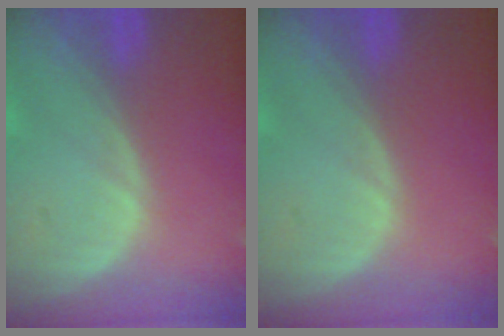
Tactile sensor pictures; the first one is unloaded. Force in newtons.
{"total": 0.0}